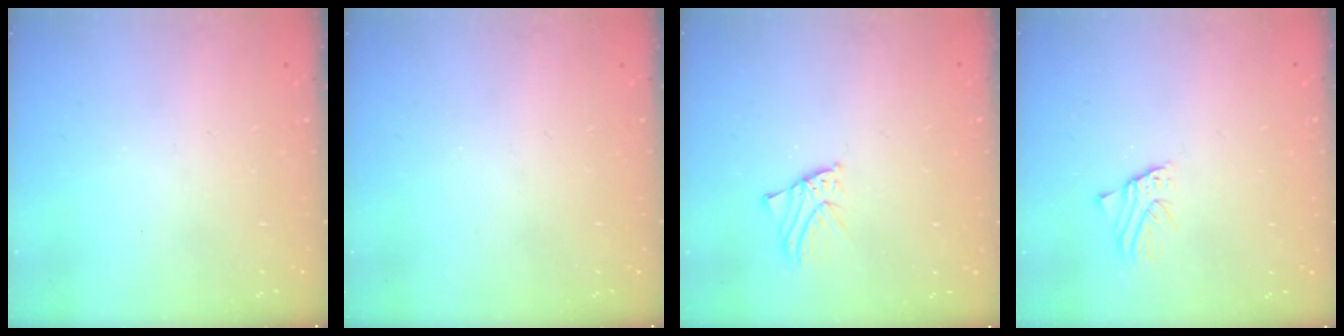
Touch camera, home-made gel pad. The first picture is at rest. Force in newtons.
{"total": 0.0}
{"total": 1.9, "press": 1.9, "slide": 0.1}
{"total": 1.4, "press": 1.4, "slide": 0.0}